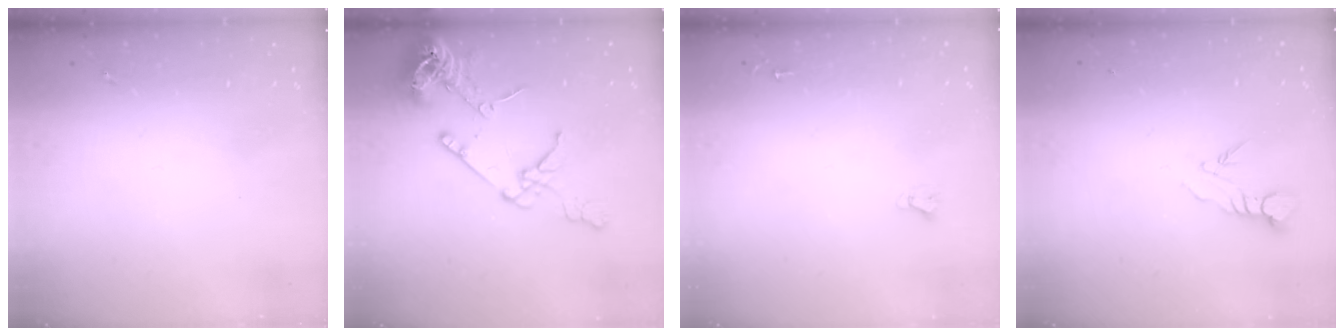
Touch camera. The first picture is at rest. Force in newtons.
{"total": 15.7, "press": 15.6, "slide": 2.0}
{"total": 2.0, "press": 2.0, "slide": 0.2}
{"total": 3.8, "press": 3.8, "slide": 0.2}